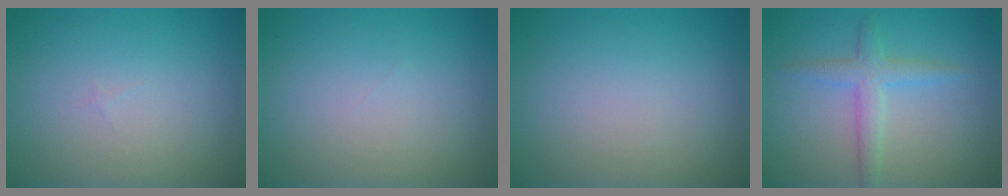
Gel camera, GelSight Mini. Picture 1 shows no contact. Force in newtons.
{"total": 0.0}
{"total": 0.0}
{"total": 2.8, "press": 2.8, "slide": 0.1}